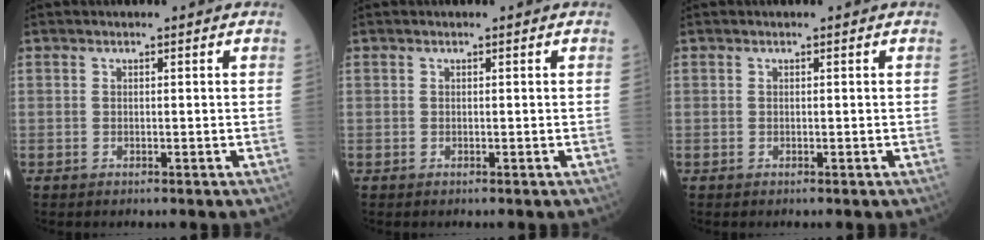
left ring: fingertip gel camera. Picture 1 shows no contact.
{"total": 0.0}
{"total": 0.0}